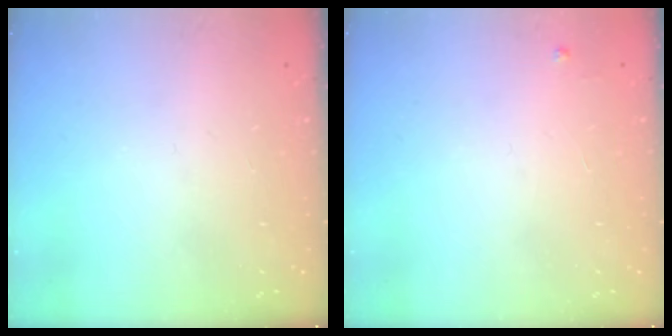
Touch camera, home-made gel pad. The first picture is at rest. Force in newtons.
{"total": 2.4, "press": 2.4, "slide": 0.4}